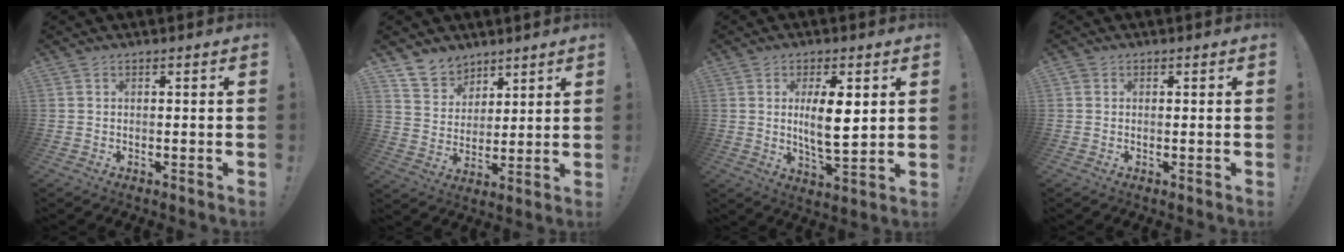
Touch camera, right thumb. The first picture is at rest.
{"total": 9.0, "force": [7.0, 5.5, 1.0], "torque": [-0.025, -0.055, 0.139]}
{"total": 10.1, "force": [1.8, 3.2, 9.4], "torque": [-0.168, -0.015, 0.022]}
{"total": 0.6, "force": [0.2, 0.5, 0.2], "torque": [-0.007, 0.003, 0.005]}